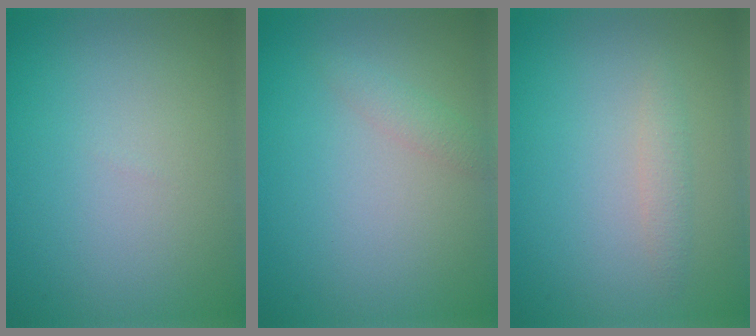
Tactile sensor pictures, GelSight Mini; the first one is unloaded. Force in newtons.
{"total": 1.2, "press": 1.2, "slide": 0.1}
{"total": 1.1, "press": 1.1, "slide": 0.0}